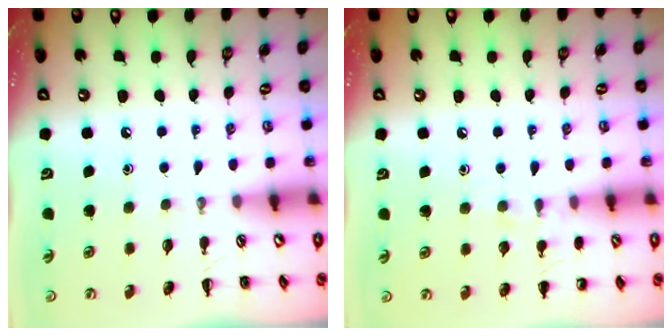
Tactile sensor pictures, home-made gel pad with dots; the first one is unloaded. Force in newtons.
{"total": 6.5, "press": 6.2, "slide": 2.0}